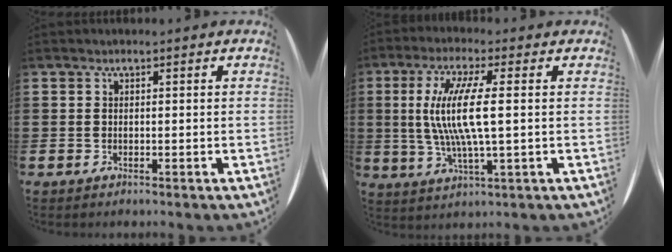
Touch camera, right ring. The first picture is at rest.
{"total": 8.6, "force": [0.8, 1.1, 8.5], "torque": [-0.187, -0.010, 0.000]}